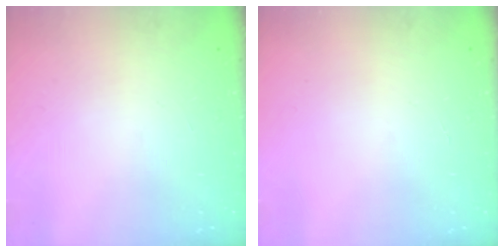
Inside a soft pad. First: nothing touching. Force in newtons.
{"total": 0.0}